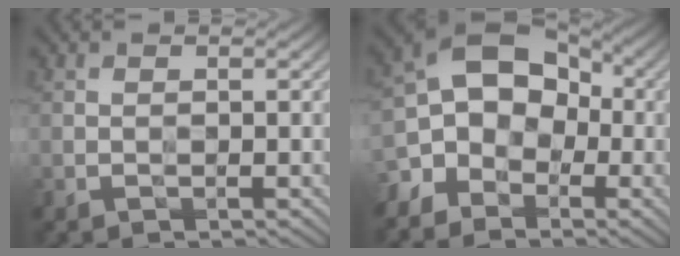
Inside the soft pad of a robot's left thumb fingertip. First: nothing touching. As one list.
[{"total": 10.6, "force": [-2.8, 8.0, 6.4], "torque": [-0.113, -0.007, -0.072]}]